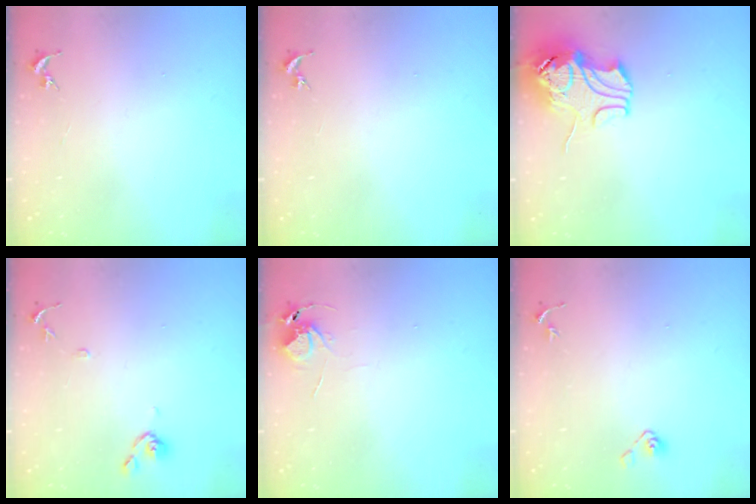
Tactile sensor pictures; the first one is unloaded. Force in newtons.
{"total": 0.0}
{"total": 11.2, "press": 11.0, "slide": 1.7}
{"total": 8.6, "press": 8.6, "slide": 0.7}
{"total": 5.7, "press": 5.7, "slide": 0.3}
{"total": 5.0, "press": 4.4, "slide": 2.3}